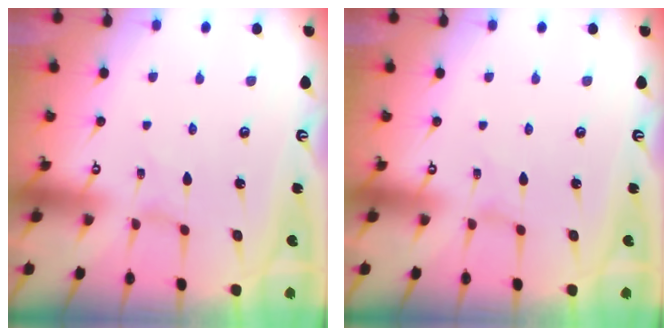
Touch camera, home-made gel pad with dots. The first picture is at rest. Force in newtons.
{"total": 0.0}